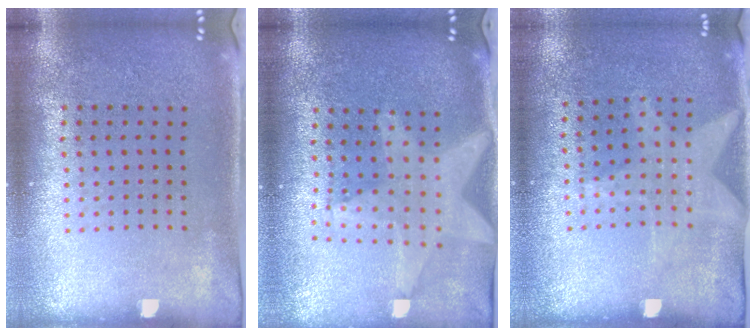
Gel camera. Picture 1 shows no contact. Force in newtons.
{"total": 1.9, "press": 1.6, "slide": 1.0}
{"total": 1.3, "press": 0.9, "slide": 0.9}